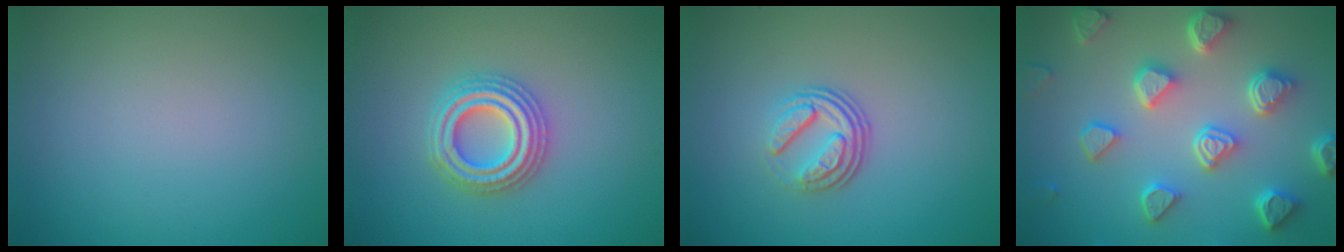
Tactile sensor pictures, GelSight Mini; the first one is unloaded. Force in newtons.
{"total": 4.0, "press": 4.0, "slide": 0.8}
{"total": 3.8, "press": 2.5, "slide": 2.8}
{"total": 6.7, "press": 5.3, "slide": 4.1}